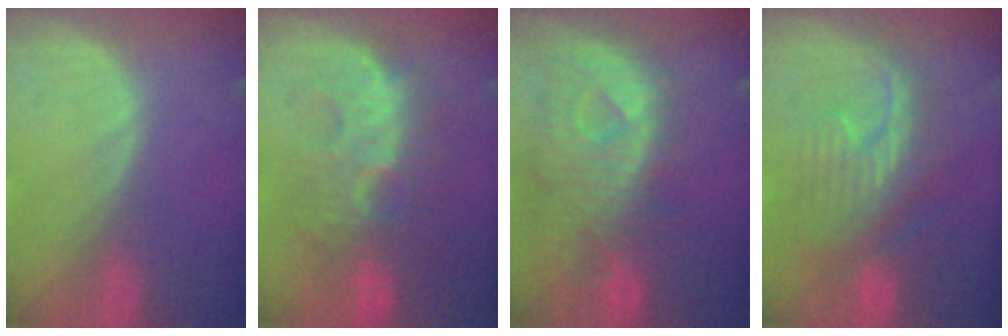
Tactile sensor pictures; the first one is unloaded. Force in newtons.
{"total": 10.2, "press": 9.7, "slide": 3.0}
{"total": 11.3, "press": 9.8, "slide": 5.6}
{"total": 8.3, "press": 8.2, "slide": 1.3}